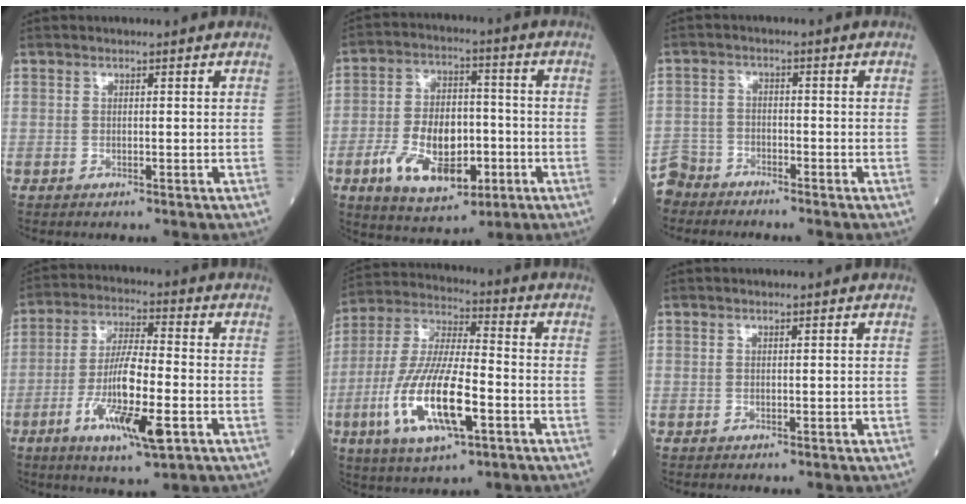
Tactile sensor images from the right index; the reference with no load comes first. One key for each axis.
{"total": 13.2, "fx": -4.4, "fy": 6.8, "fz": 10.4, "tx": -0.198, "ty": 0.003, "tz": -0.069}
{"total": 5.3, "fx": -4.8, "fy": 2.2, "fz": -0.7, "tx": 0.017, "ty": -0.005, "tz": -0.101}
{"total": 12.3, "fx": -4.4, "fy": 1.7, "fz": 11.4, "tx": -0.215, "ty": -0.016, "tz": -0.077}
{"total": 16.3, "fx": -5.2, "fy": 4.1, "fz": 14.9, "tx": -0.314, "ty": -0.011, "tz": -0.090}
{"total": 0.0}